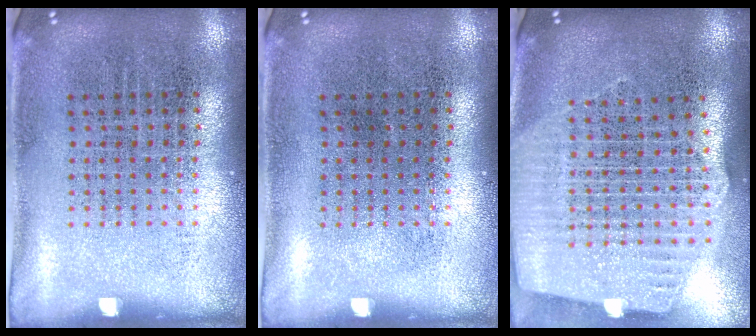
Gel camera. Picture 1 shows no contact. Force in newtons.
{"total": 0.0}
{"total": 2.5, "press": 2.2, "slide": 1.3}